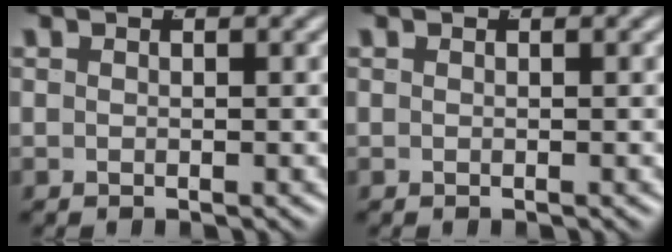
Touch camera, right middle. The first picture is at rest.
{"total": 0.0}